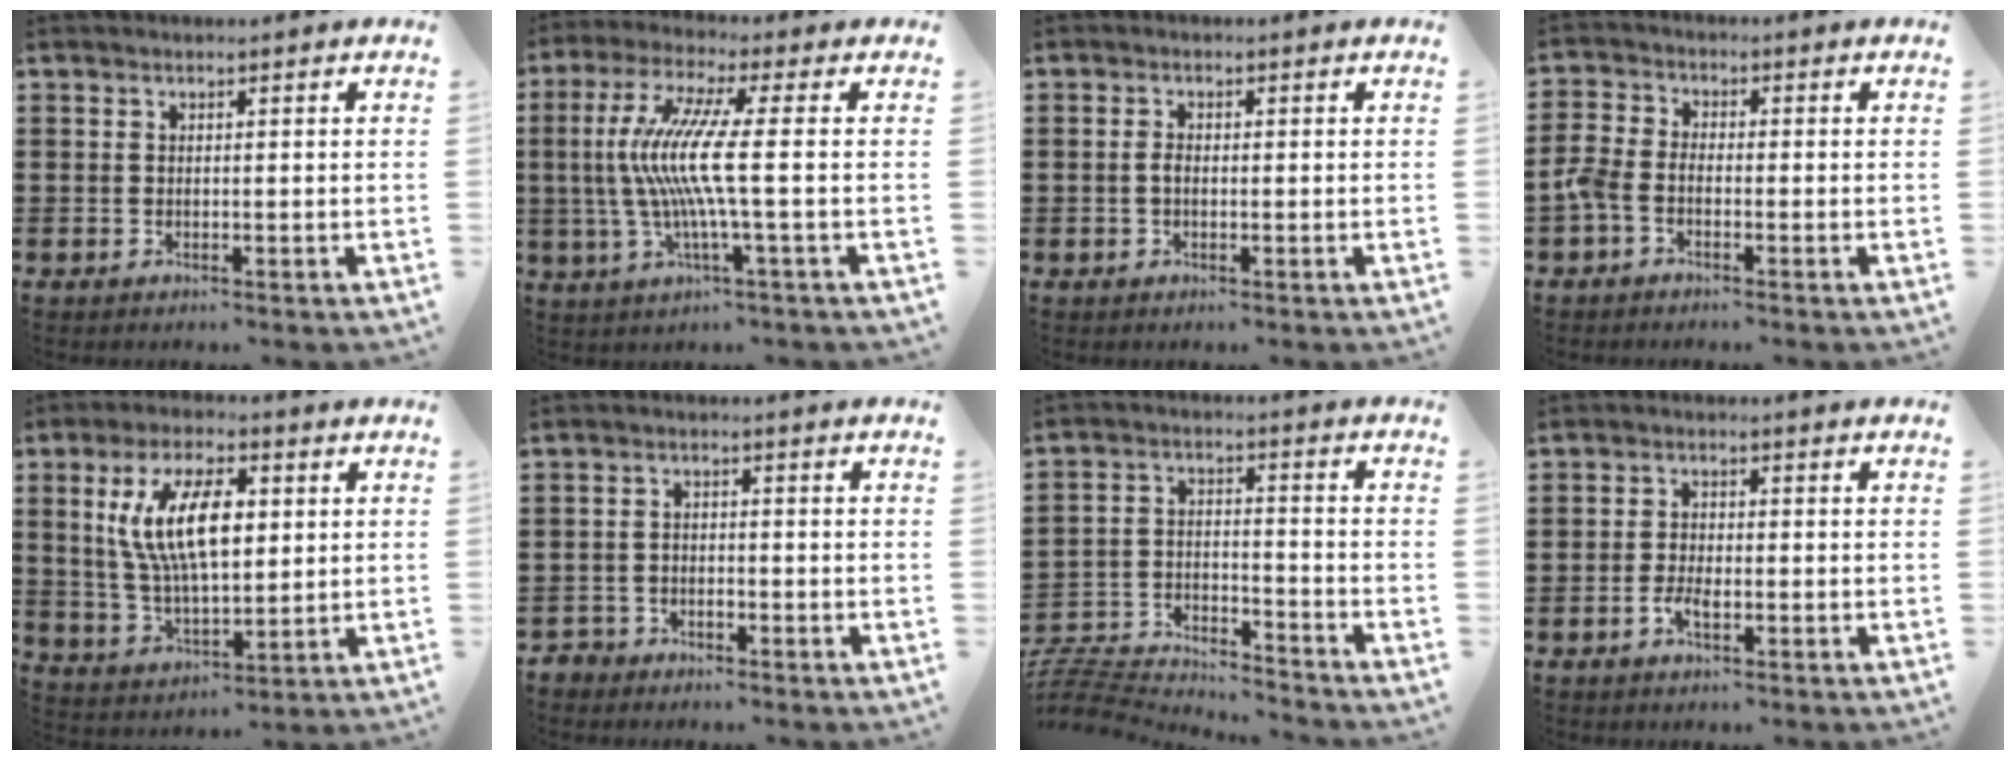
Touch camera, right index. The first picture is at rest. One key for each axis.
{"total": 10.5, "fx": -0.7, "fy": 0.1, "fz": 10.5, "tx": -0.239, "ty": -0.024, "tz": -0.030}
{"total": 1.3, "fx": -0.3, "fy": 0.7, "fz": 1.1, "tx": -0.029, "ty": -0.001, "tz": -0.008}
{"total": 3.0, "fx": -2.0, "fy": 1.2, "fz": 1.8, "tx": -0.062, "ty": -0.004, "tz": -0.047}
{"total": 11.8, "fx": 2.8, "fy": 5.1, "fz": 10.2, "tx": -0.219, "ty": 0.008, "tz": 0.045}
{"total": 2.3, "fx": -2.1, "fy": 1.0, "fz": 0.0, "tx": -0.007, "ty": 0.004, "tz": -0.046}
{"total": 7.0, "fx": -6.9, "fy": 0.7, "fz": 0.8, "tx": -0.034, "ty": -0.003, "tz": -0.144}
{"total": 2.5, "fx": -1.3, "fy": 1.2, "fz": 1.9, "tx": -0.049, "ty": -0.003, "tz": -0.028}